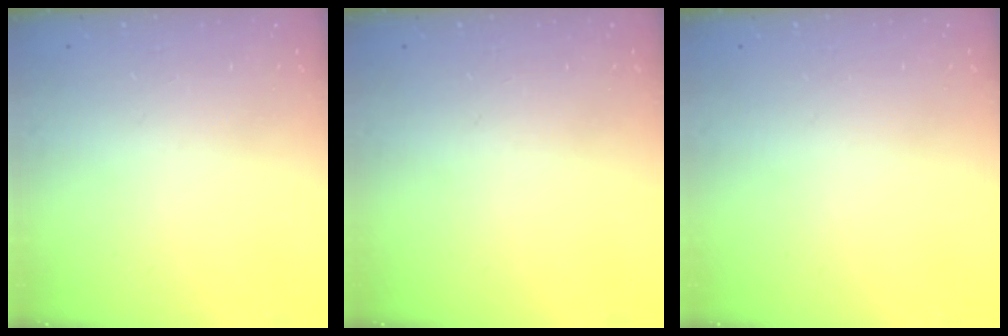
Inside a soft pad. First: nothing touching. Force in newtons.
{"total": 0.0}
{"total": 0.0}